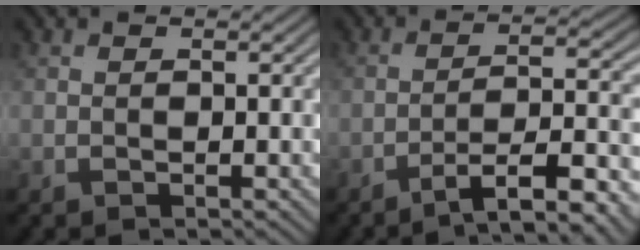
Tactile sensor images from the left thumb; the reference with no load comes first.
{"total": 8.7, "force": [-5.8, 1.7, 6.3], "torque": [-0.100, 0.008, -0.094]}